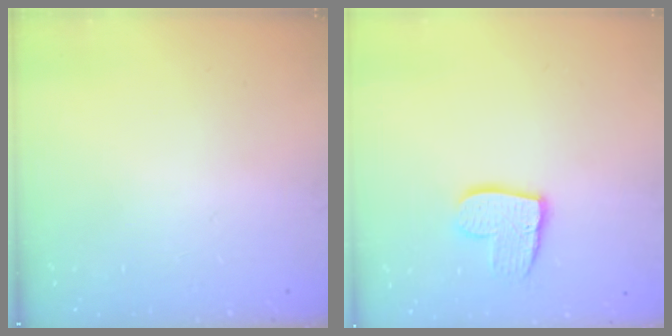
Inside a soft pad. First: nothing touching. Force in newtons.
{"total": 10.9, "press": 10.9, "slide": 0.9}